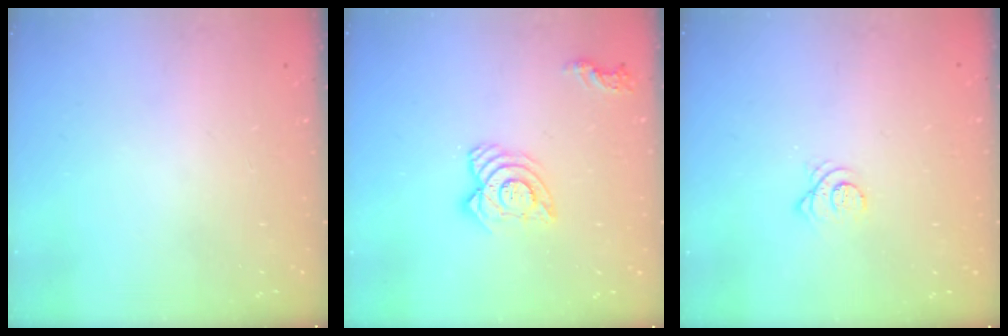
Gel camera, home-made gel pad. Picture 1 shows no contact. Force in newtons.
{"total": 11.0, "press": 10.9, "slide": 1.0}
{"total": 3.3, "press": 3.3, "slide": 0.4}